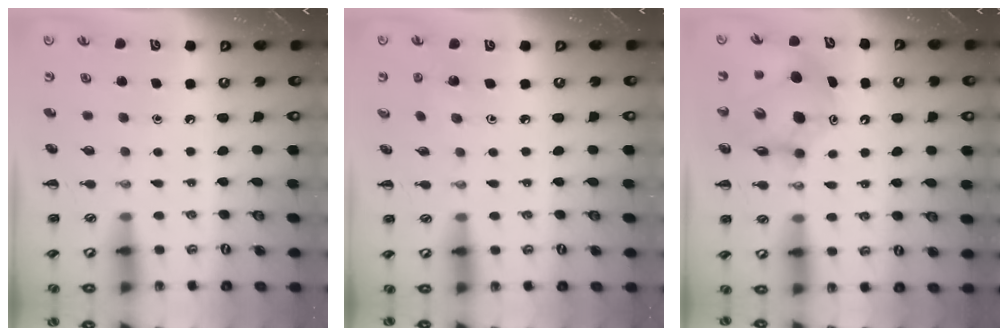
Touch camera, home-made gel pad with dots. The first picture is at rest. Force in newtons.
{"total": 1.9, "press": 1.8, "slide": 0.7}
{"total": 10.2, "press": 9.8, "slide": 2.9}